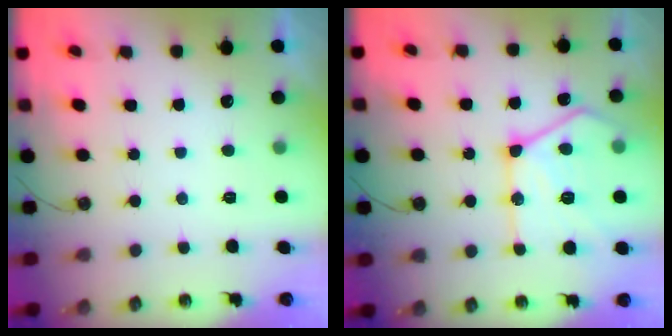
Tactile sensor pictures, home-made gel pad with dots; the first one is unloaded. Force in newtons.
{"total": 20.5, "press": 20.4, "slide": 2.0}